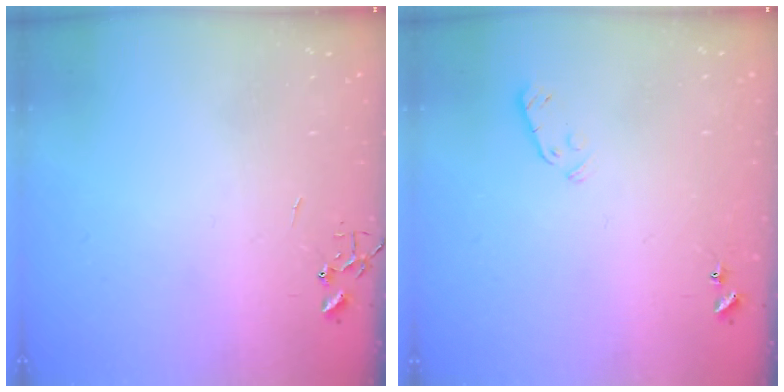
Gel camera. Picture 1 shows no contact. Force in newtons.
{"total": 3.8, "press": 3.7, "slide": 0.7}